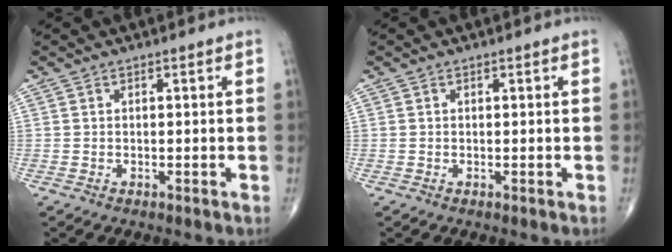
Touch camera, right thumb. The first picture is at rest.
{"total": 0.0}